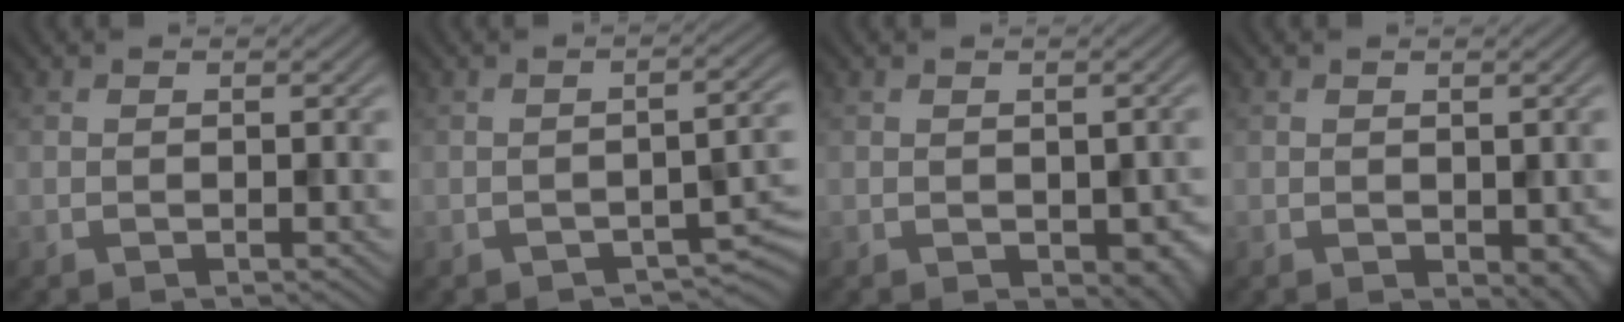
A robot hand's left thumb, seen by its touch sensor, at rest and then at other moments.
{"total": 3.7, "force": [-2.3, 1.3, 2.7], "torque": [-0.038, 0.000, -0.030]}
{"total": 3.4, "force": [-0.8, 2.1, 2.5], "torque": [-0.036, -0.017, -0.005]}
{"total": 2.4, "force": [-0.4, 1.5, 1.9], "torque": [-0.027, -0.011, 0.001]}